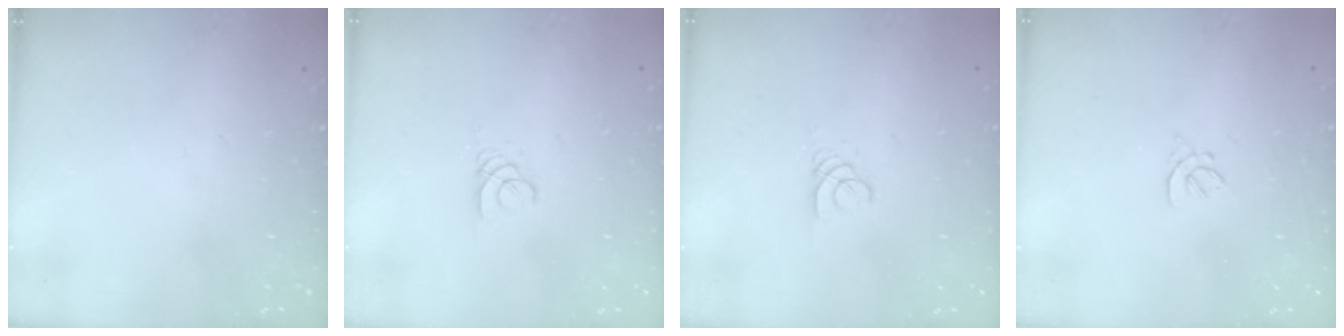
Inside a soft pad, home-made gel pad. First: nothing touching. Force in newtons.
{"total": 1.8, "press": 1.8, "slide": 0.2}
{"total": 1.8, "press": 1.8, "slide": 0.2}
{"total": 2.1, "press": 2.0, "slide": 0.7}